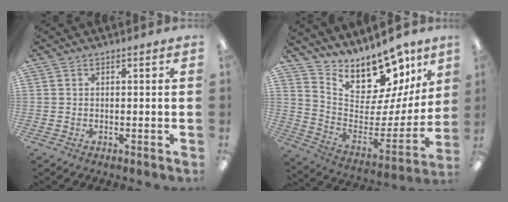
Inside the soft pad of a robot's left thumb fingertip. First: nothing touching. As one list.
[{"total": 16.4, "force": [14.2, 6.4, 4.9], "torque": [-0.073, -0.130, 0.249]}]